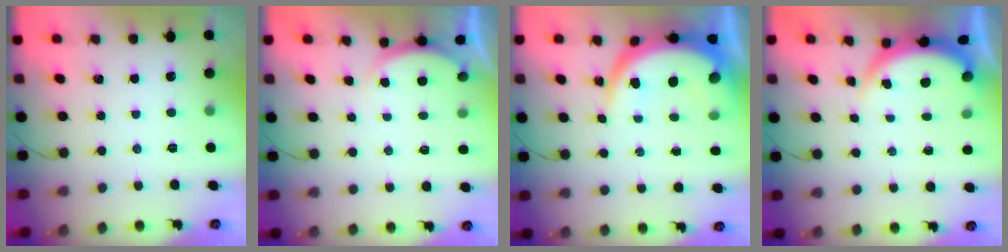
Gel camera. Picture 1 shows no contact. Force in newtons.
{"total": 2.4, "press": 2.4, "slide": 0.6}
{"total": 13.5, "press": 13.5, "slide": 1.3}
{"total": 3.9, "press": 3.9, "slide": 0.2}